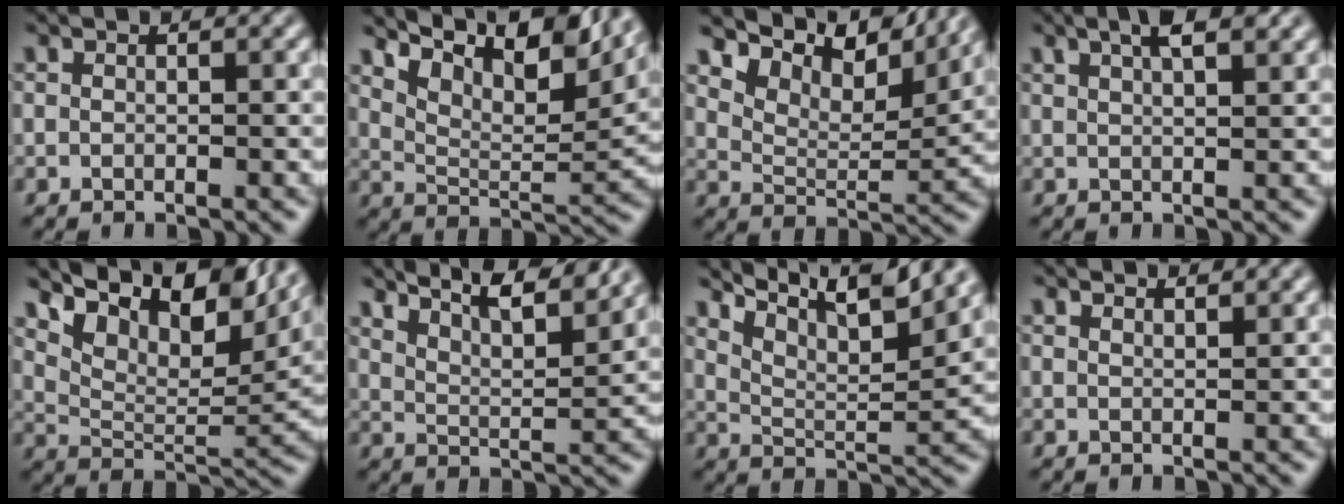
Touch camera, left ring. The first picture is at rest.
{"total": 10.6, "force": [7.4, 3.5, 6.7], "torque": [-0.119, 0.019, 0.126]}
{"total": 8.8, "force": [7.1, 2.8, 4.3], "torque": [-0.081, 0.008, 0.112]}
{"total": 3.5, "force": [2.2, 1.0, 2.6], "torque": [-0.030, 0.016, 0.017]}
{"total": 11.7, "force": [7.5, 4.7, 7.7], "torque": [-0.130, 0.017, 0.137]}
{"total": 8.9, "force": [7.5, 1.5, 4.5], "torque": [-0.067, 0.015, 0.088]}
{"total": 8.2, "force": [6.4, 1.7, 4.8], "torque": [-0.095, 0.008, 0.104]}
{"total": 1.6, "force": [1.5, 0.0, 0.3], "torque": [-0.006, 0.002, 0.017]}